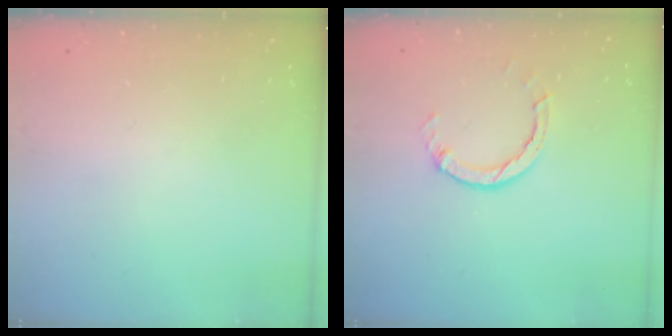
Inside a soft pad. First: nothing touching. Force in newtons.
{"total": 3.5, "press": 3.5, "slide": 0.4}